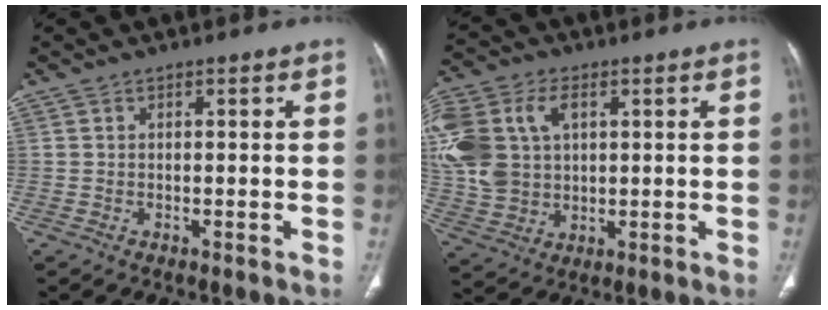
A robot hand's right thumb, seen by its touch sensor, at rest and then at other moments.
{"total": 18.6, "force": [3.9, 13.5, 12.2], "torque": [-0.287, 0.013, 0.080]}